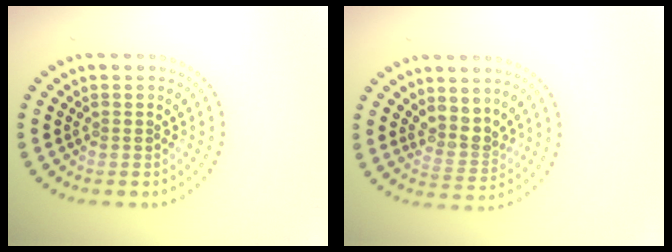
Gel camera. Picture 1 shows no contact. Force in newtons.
{"total": 2.5, "press": 1.9, "slide": 1.7}